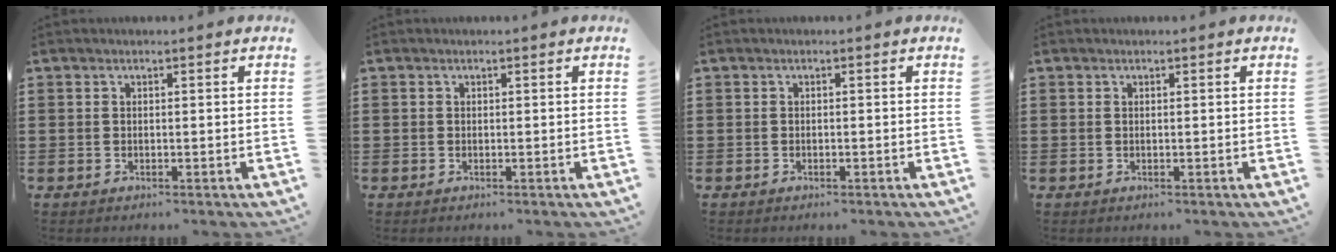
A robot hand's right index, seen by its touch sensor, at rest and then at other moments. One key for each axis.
{"total": 0.0}
{"total": 0.6, "fx": -0.5, "fy": 0.1, "fz": 0.2, "tx": -0.007, "ty": -0.003, "tz": -0.010}
{"total": 0.0}